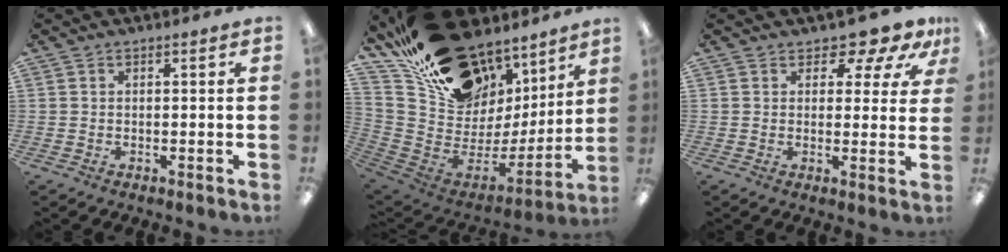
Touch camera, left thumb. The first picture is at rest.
{"total": 24.3, "force": [17.1, 14.0, 10.2], "torque": [-0.165, -0.113, 0.331]}
{"total": 7.6, "force": [6.2, 3.1, 3.1], "torque": [-0.046, -0.043, 0.109]}